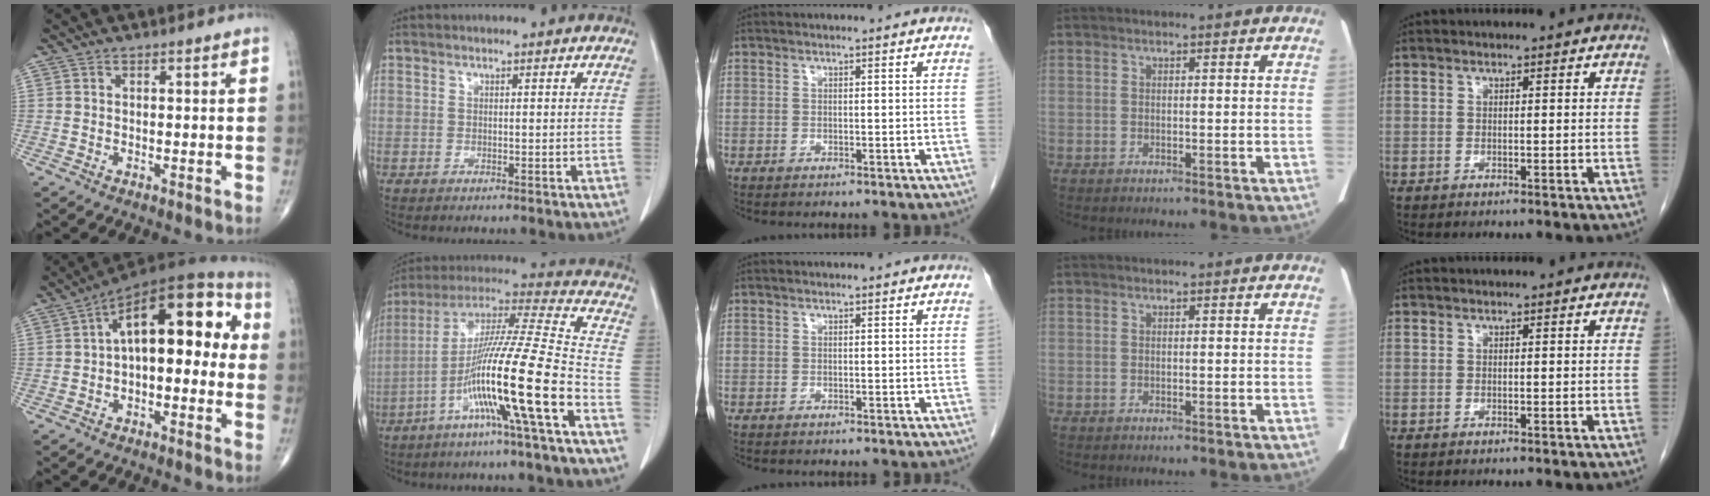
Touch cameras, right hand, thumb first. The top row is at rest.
{"thumb": {"total": 17.6, "force": [1.9, 8.6, 15.3], "torque": [-0.197, 0.045, 0.015]}, "index": {"total": 18.9, "force": [-7.7, -1.2, 17.2], "torque": [-0.315, -0.013, -0.144]}}